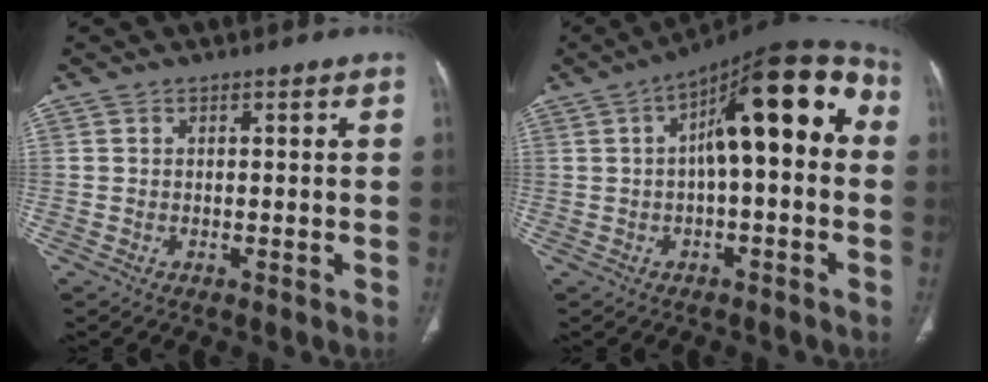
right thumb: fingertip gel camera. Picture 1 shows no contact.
{"total": 17.4, "force": [2.0, 6.6, 15.9], "torque": [-0.198, 0.050, 0.020]}